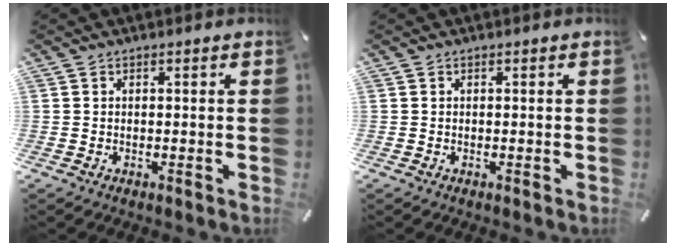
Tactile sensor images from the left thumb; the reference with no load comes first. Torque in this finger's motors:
{"motor_torque": [-0.11, -0.09, -0.03, 0.06, -0.01]}